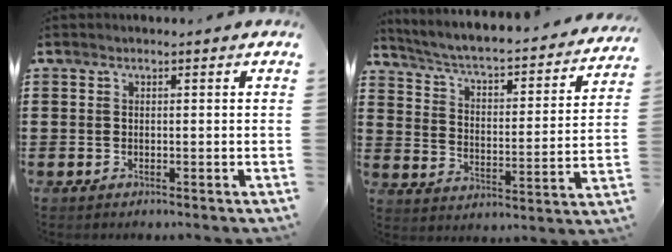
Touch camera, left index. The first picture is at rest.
{"total": 3.2, "force": [2.6, 0.4, 1.8], "torque": [-0.052, -0.033, 0.032]}